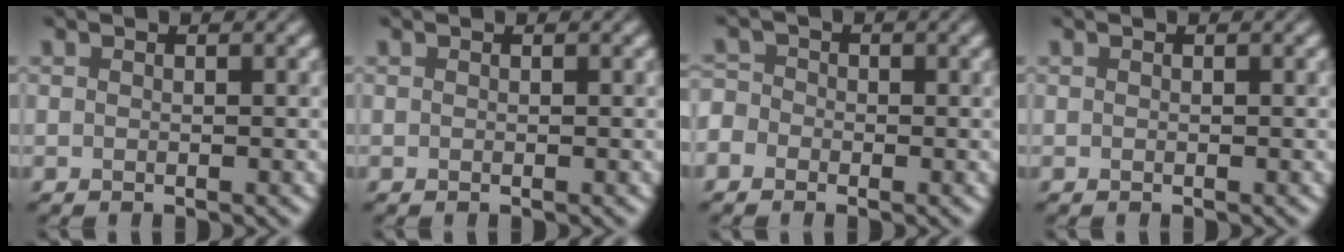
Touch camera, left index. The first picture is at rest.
{"total": 0.0}
{"total": 2.4, "force": [-1.5, 1.9, 0.4], "torque": [0.002, 0.010, -0.038]}
{"total": 0.0}